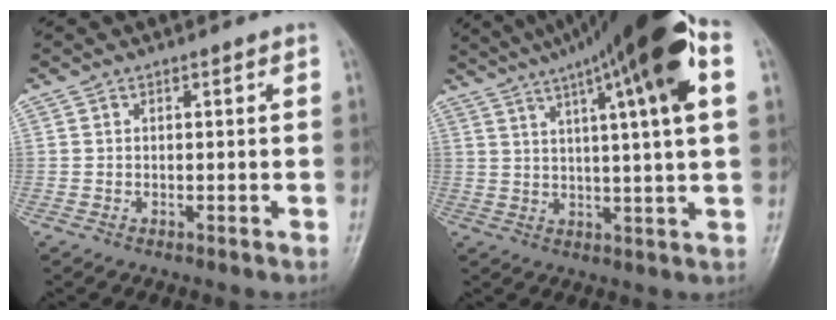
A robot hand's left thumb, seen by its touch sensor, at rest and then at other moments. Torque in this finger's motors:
{"motor_torque": [0.87, 0.96, 1.96, -0.81, 0.38]}